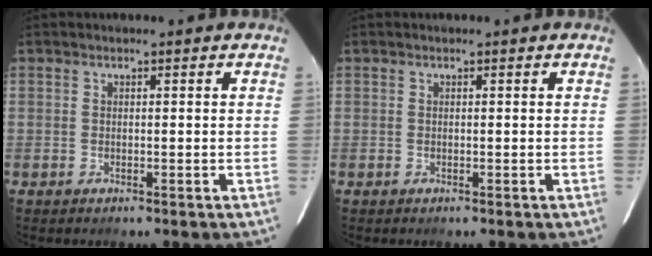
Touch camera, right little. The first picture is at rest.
{"total": 0.0}